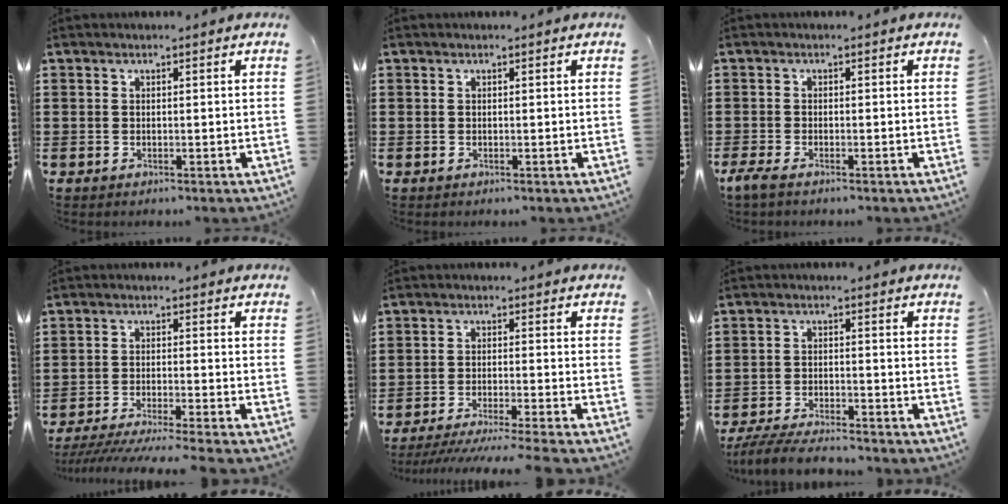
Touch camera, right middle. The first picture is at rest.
{"total": 0.0}
{"total": 1.7, "force": [-1.2, 0.3, 1.1], "torque": [-0.035, -0.005, -0.028]}
{"total": 4.3, "force": [-3.9, -0.2, 1.7], "torque": [-0.036, -0.012, -0.080]}
{"total": 4.6, "force": [-4.1, -0.3, 2.1], "torque": [-0.041, -0.016, -0.080]}
{"total": 5.1, "force": [-4.8, 0.5, 1.5], "torque": [-0.037, -0.005, -0.098]}